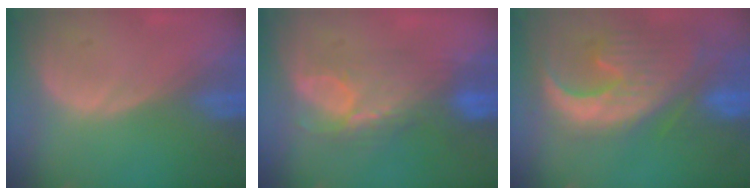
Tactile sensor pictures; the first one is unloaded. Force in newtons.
{"total": 7.5, "press": 7.0, "slide": 2.7}
{"total": 13.5, "press": 11.4, "slide": 7.2}